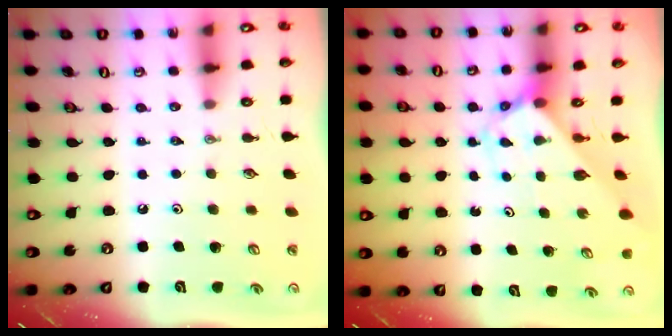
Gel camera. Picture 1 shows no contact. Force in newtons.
{"total": 2.7, "press": 2.7, "slide": 0.1}